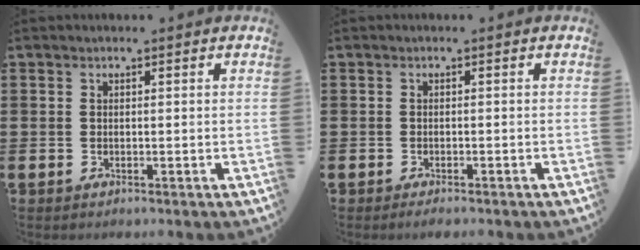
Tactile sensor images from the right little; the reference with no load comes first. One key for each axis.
{"total": 0.7, "fx": -0.6, "fy": 0.1, "fz": 0.4, "tx": -0.009, "ty": -0.003, "tz": -0.011}